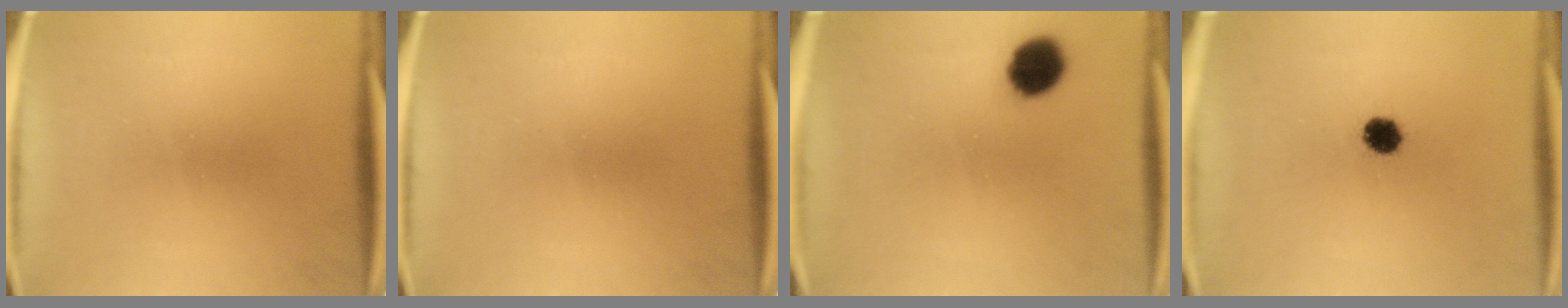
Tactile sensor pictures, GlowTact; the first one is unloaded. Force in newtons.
{"total": 0.0}
{"total": 8.0}
{"total": 5.0}